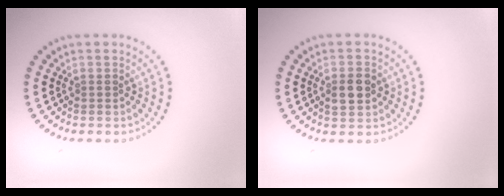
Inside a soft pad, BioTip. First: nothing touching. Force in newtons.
{"total": 2.2, "press": 2.2, "slide": 0.0}